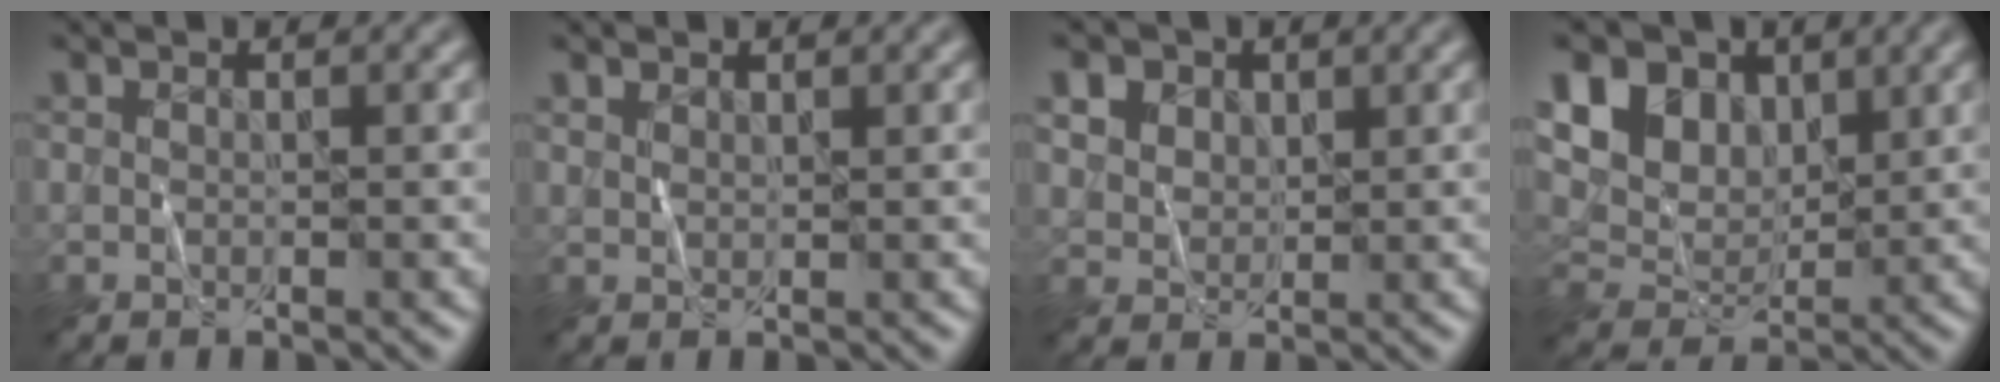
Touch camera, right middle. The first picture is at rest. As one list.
[{"total": 1.0, "force": [0.8, 0.4, 0.2], "torque": [-0.007, -0.001, 0.019]}, {"total": 6.4, "force": [3.5, 4.5, 3.0], "torque": [-0.077, 0.013, 0.058]}, {"total": 11.8, "force": [5.6, 8.4, 6.1], "torque": [-0.123, 0.024, 0.094]}]